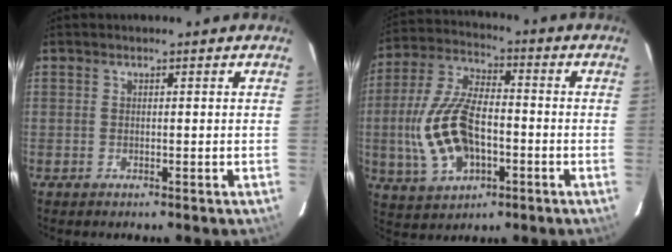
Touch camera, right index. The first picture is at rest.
{"total": 15.8, "force": [-3.1, 8.3, 13.1], "torque": [-0.288, 0.004, -0.049]}